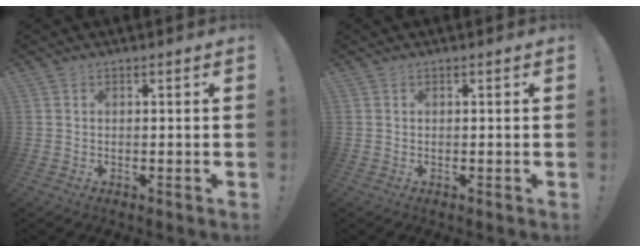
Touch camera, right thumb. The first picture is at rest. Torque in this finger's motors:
{"motor_torque": [0.00, 0.00, -0.03, 0.05, 0.00]}